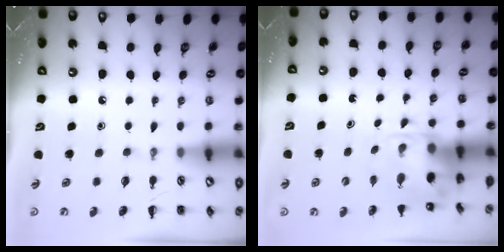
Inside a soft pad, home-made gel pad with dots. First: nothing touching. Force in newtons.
{"total": 4.3, "press": 4.2, "slide": 0.9}